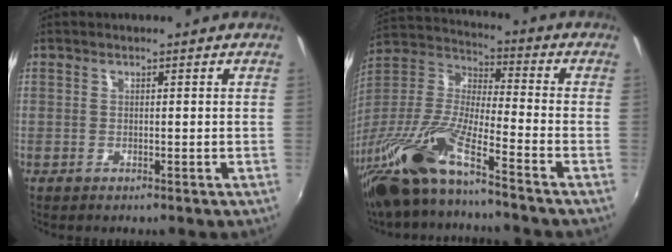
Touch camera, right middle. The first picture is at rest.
{"total": 17.2, "force": [-12.3, 1.4, 11.9], "torque": [-0.249, -0.026, -0.249]}